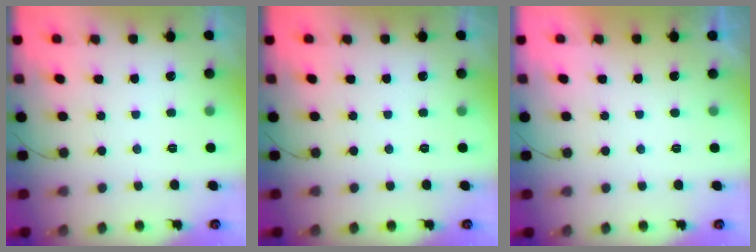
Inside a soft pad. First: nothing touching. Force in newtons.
{"total": 0.0}
{"total": 1.2, "press": 1.1, "slide": 0.3}